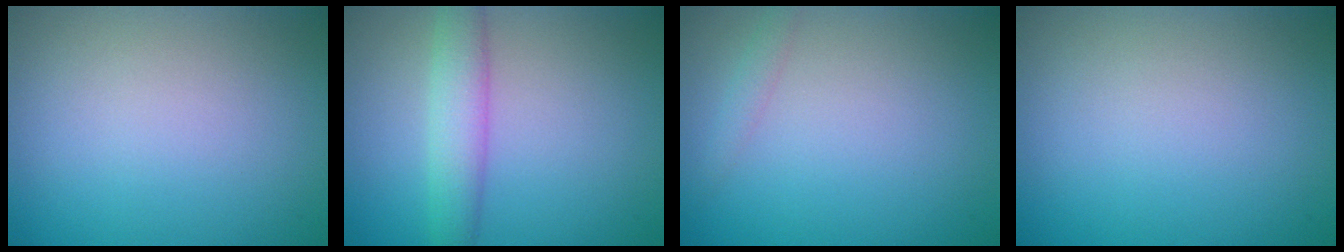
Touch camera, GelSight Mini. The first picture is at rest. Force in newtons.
{"total": 3.5, "press": 3.5, "slide": 0.1}
{"total": 1.0, "press": 1.0, "slide": 0.0}
{"total": 0.0}